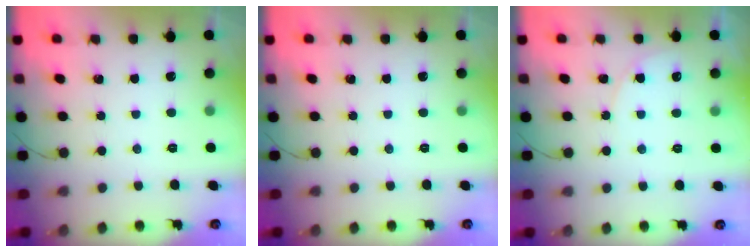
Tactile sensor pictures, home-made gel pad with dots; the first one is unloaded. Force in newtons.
{"total": 0.0}
{"total": 4.2, "press": 4.2, "slide": 0.5}